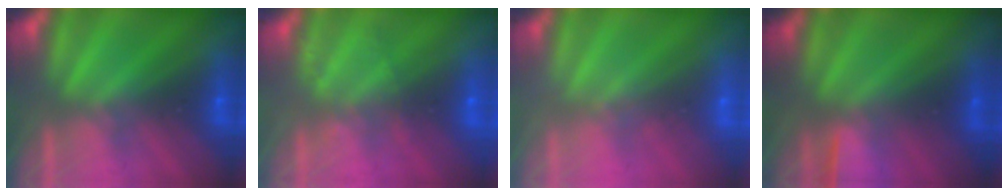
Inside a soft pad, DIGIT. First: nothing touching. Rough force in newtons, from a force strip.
{"total": 2.2}
{"total": 1.7}
{"total": 1.4}